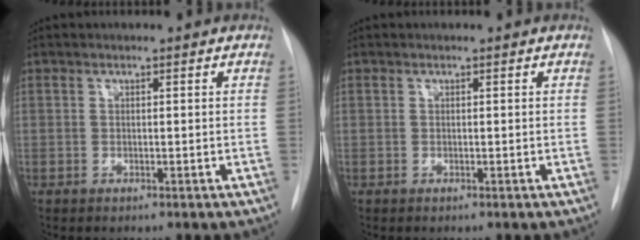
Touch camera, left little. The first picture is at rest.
{"total": 0.0}